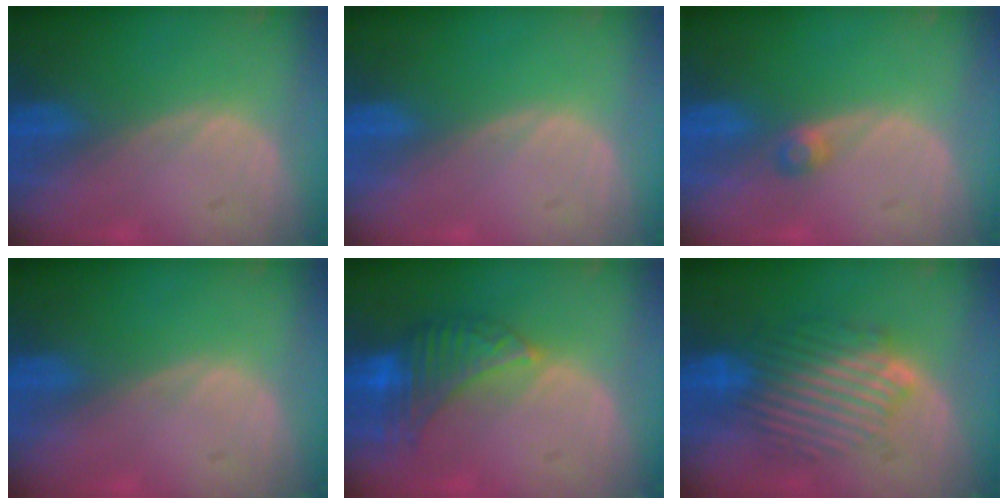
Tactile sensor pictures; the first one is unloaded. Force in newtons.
{"total": 0.0}
{"total": 1.8, "press": 1.6, "slide": 0.8}
{"total": 0.0}
{"total": 8.1, "press": 7.0, "slide": 4.0}
{"total": 8.9, "press": 8.5, "slide": 2.8}